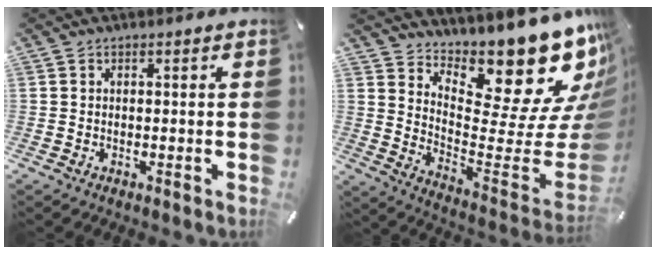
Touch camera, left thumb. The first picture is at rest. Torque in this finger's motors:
{"motor_torque": [2.74, 2.27, 1.10, -1.67, 0.07]}